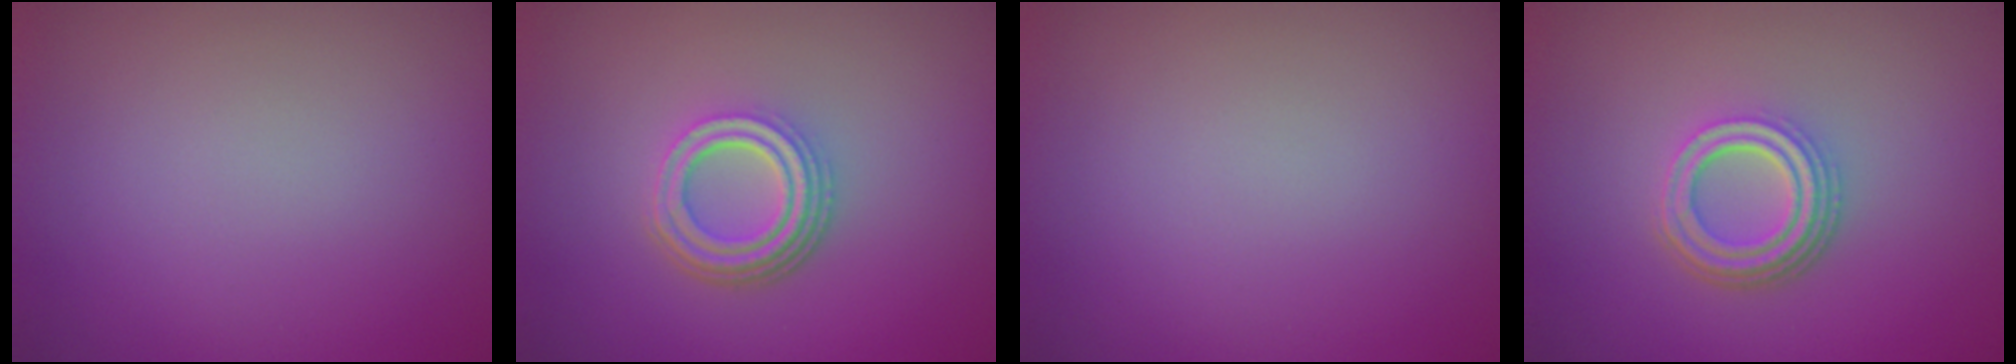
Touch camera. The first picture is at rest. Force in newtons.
{"total": 4.2, "press": 3.2, "slide": 2.8}
{"total": 0.0}
{"total": 4.2, "press": 3.1, "slide": 2.9}